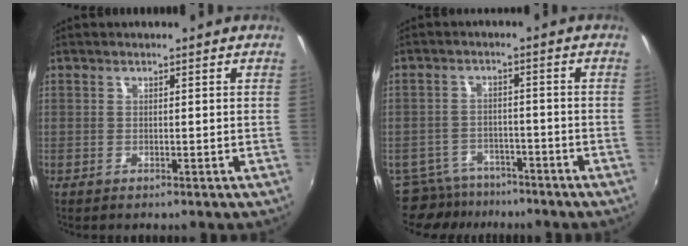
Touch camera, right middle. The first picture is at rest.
{"total": 9.1, "force": [-7.8, 4.2, 1.7], "torque": [-0.054, 0.003, -0.120]}